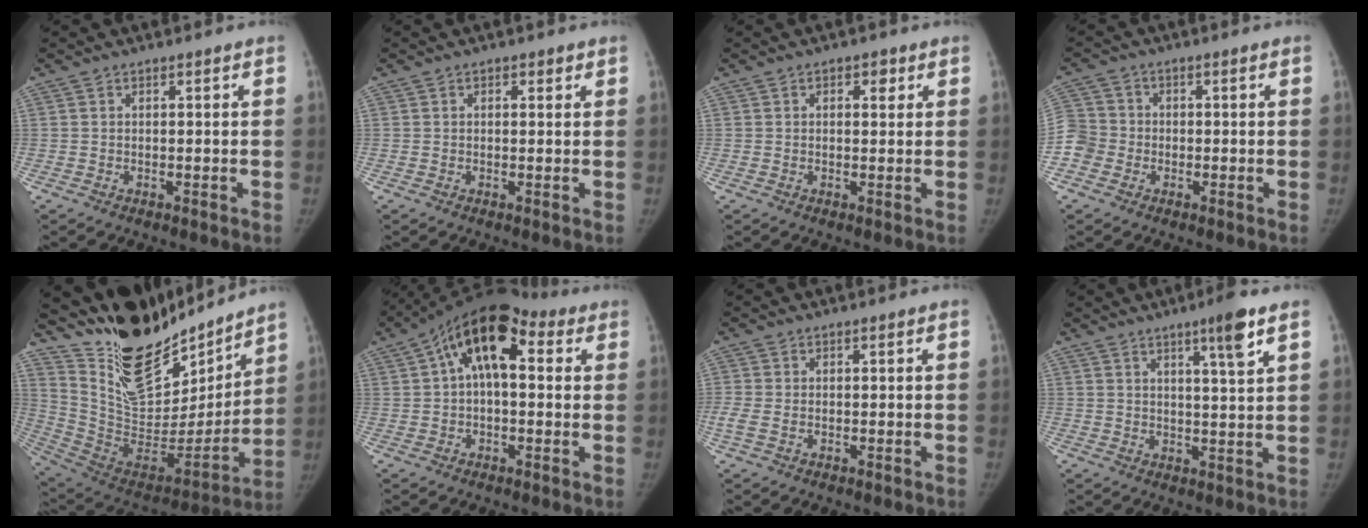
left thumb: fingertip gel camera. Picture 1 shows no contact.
{"total": 1.2, "force": [0.6, 0.8, 0.7], "torque": [0.006, 0.000, 0.004]}
{"total": 2.3, "force": [1.0, 1.5, 1.4], "torque": [0.003, 0.000, 0.008]}
{"total": 6.9, "force": [-2.2, 6.3, 1.7], "torque": [-0.025, 0.017, -0.049]}
{"total": 26.0, "force": [20.7, 10.8, 11.6], "torque": [-0.150, -0.112, 0.357]}
{"total": 13.7, "force": [3.7, 7.3, 11.0], "torque": [-0.157, 0.037, 0.048]}
{"total": 2.6, "force": [-0.6, 1.6, 2.0], "torque": [-0.063, 0.004, -0.011]}
{"total": 6.4, "force": [3.6, 0.1, 5.3], "torque": [-0.080, -0.021, 0.056]}